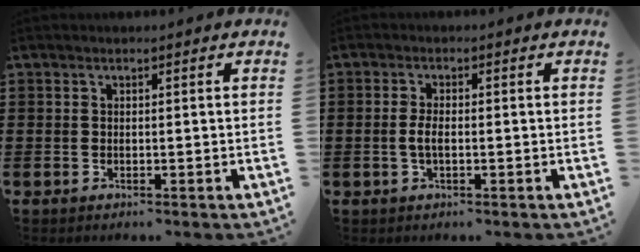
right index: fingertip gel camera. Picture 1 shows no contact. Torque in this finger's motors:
{"motor_torque": [2.14, 0.00, 0.32, 0.08]}